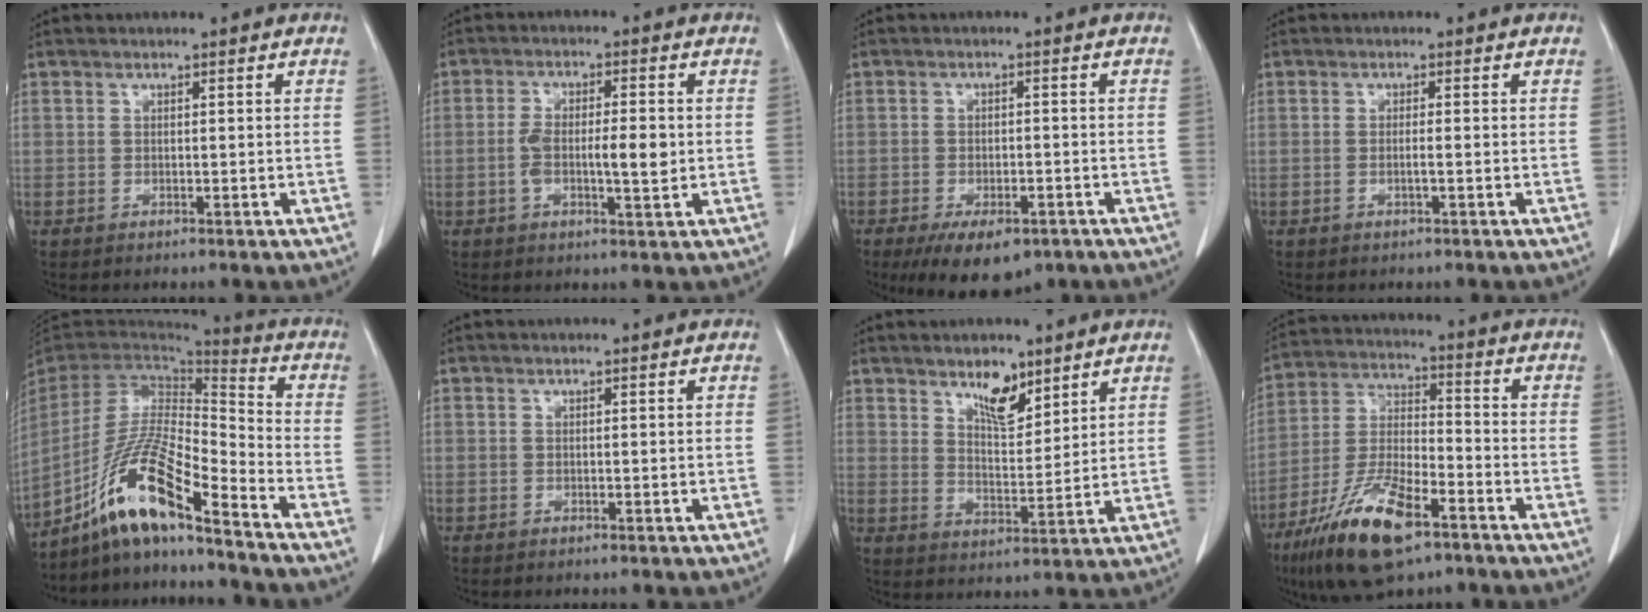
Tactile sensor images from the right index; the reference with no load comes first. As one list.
[{"total": 6.6, "force": [-0.5, 1.7, 6.4], "torque": [-0.112, 0.007, -0.007]}, {"total": 9.1, "force": [-6.1, 3.8, 5.6], "torque": [-0.083, -0.008, -0.089]}, {"total": 1.1, "force": [-0.2, -0.1, 1.0], "torque": [-0.018, 0.000, -0.003]}, {"total": 14.4, "force": [-10.1, 0.9, 10.2], "torque": [-0.202, -0.001, -0.190]}, {"total": 0.0}, {"total": 6.1, "force": [4.4, 2.2, 3.6], "torque": [-0.064, -0.006, 0.080]}, {"total": 15.1, "force": [-9.0, 4.3, 11.4], "torque": [-0.231, -0.017, -0.161]}]